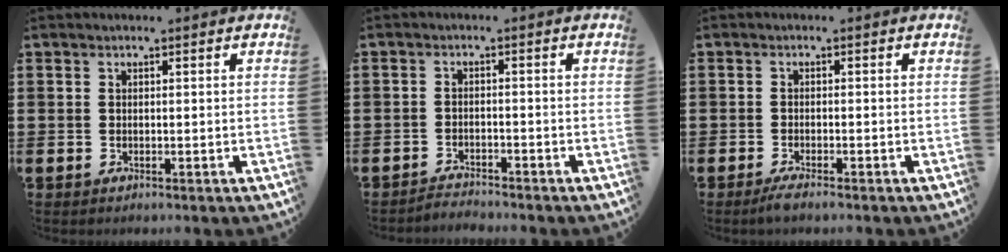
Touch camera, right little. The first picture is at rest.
{"total": 1.9, "force": [-1.9, -0.1, -0.2], "torque": [-0.001, 0.005, -0.041]}
{"total": 1.4, "force": [-0.9, 0.1, 1.0], "torque": [-0.017, -0.002, -0.017]}